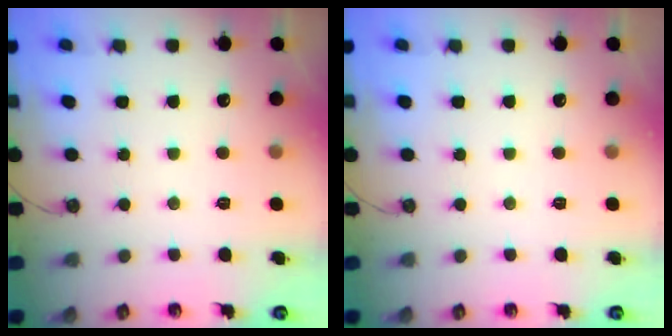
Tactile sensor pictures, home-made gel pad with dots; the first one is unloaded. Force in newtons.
{"total": 0.0}